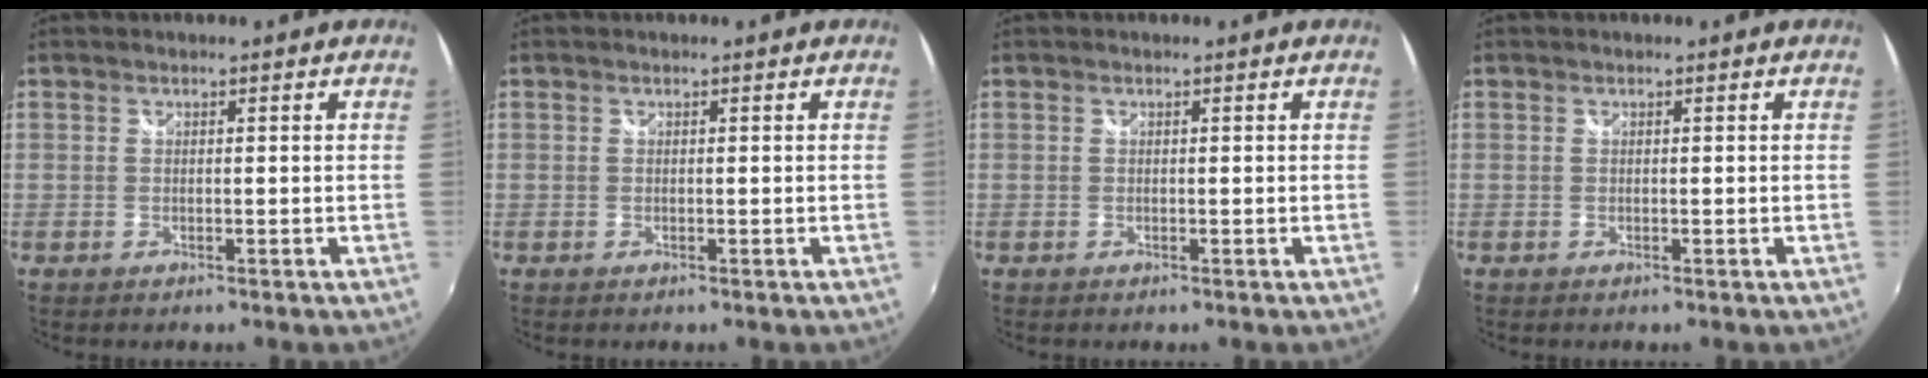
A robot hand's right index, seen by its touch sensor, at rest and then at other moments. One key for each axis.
{"total": 0.0}
{"total": 0.0}
{"total": 0.0}